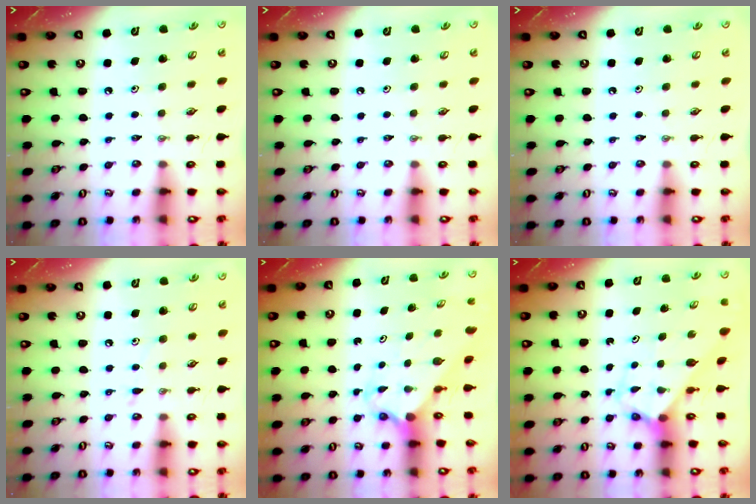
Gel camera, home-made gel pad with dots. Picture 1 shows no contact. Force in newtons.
{"total": 0.0}
{"total": 0.0}
{"total": 5.6, "press": 5.6, "slide": 0.7}
{"total": 2.1, "press": 2.1, "slide": 0.1}
{"total": 2.8, "press": 2.8, "slide": 0.1}